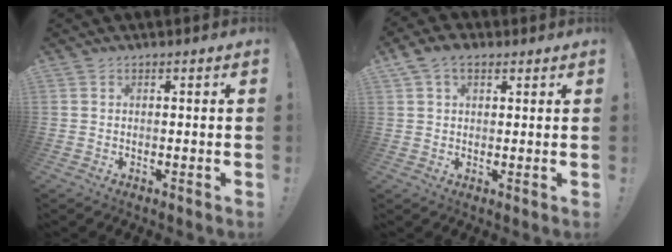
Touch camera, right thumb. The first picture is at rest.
{"total": 5.7, "force": [2.8, 3.7, 3.4], "torque": [-0.057, -0.001, 0.054]}